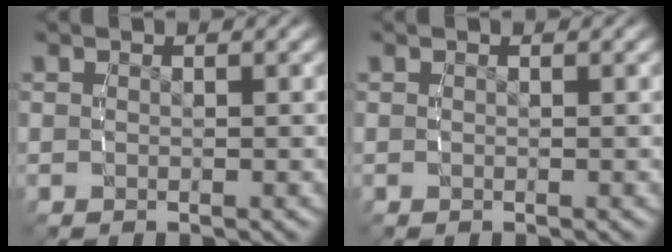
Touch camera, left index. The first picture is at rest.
{"total": 0.0}